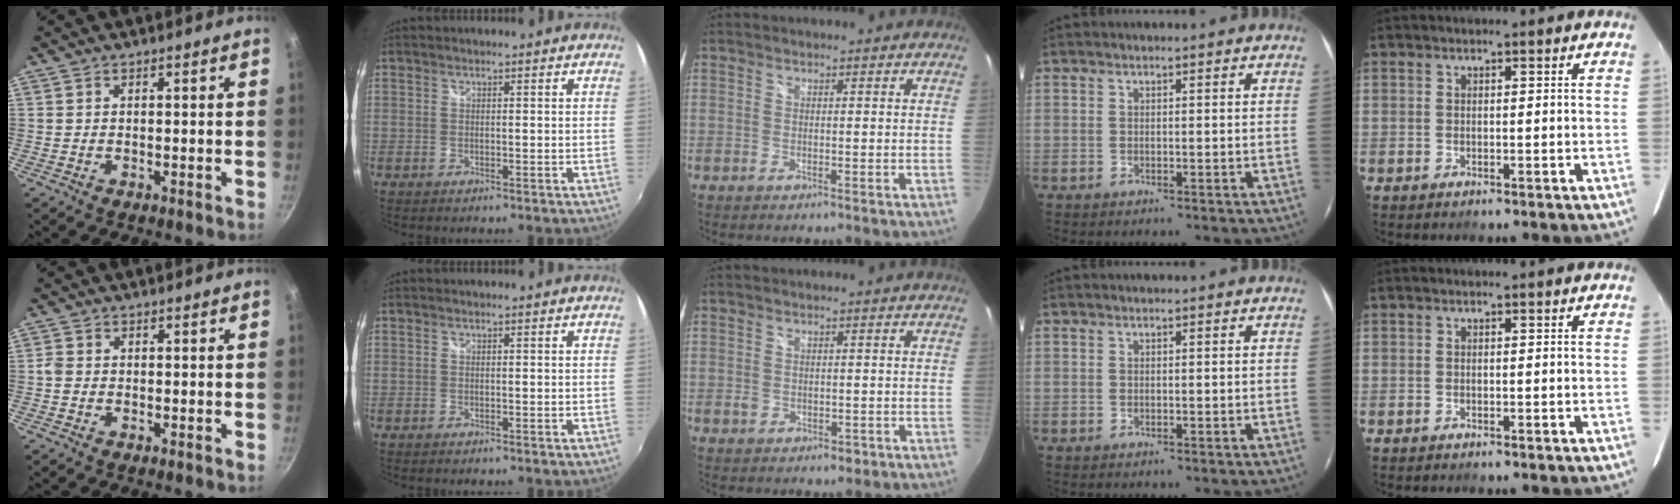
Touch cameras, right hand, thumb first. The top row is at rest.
{"thumb": {"total": 1.6, "force": [-0.4, 1.3, 0.8], "torque": [-0.016, 0.005, -0.010]}, "middle": {"total": 2.4, "force": [-0.6, 2.0, 1.2], "torque": [-0.016, 0.002, -0.005]}}